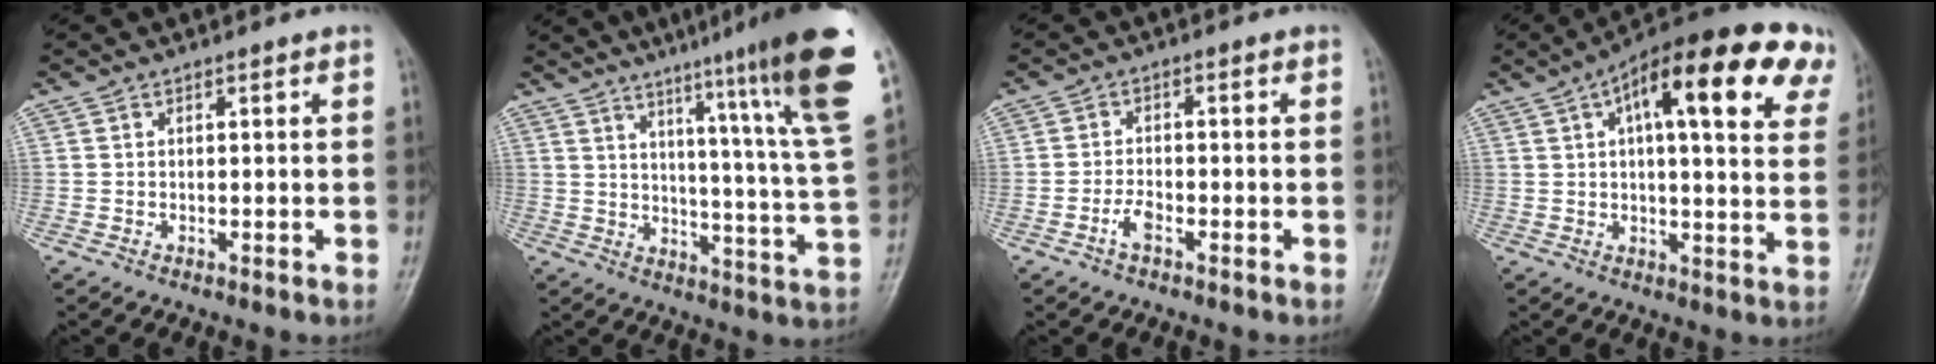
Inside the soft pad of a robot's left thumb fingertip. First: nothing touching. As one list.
[{"total": 20.7, "force": [13.4, 0.3, 15.8], "torque": [-0.197, -0.079, 0.172]}, {"total": 2.9, "force": [-1.7, 1.2, 2.0], "torque": [-0.043, 0.014, -0.036]}, {"total": 22.6, "force": [10.1, 7.8, 18.7], "torque": [-0.245, 0.016, 0.135]}]